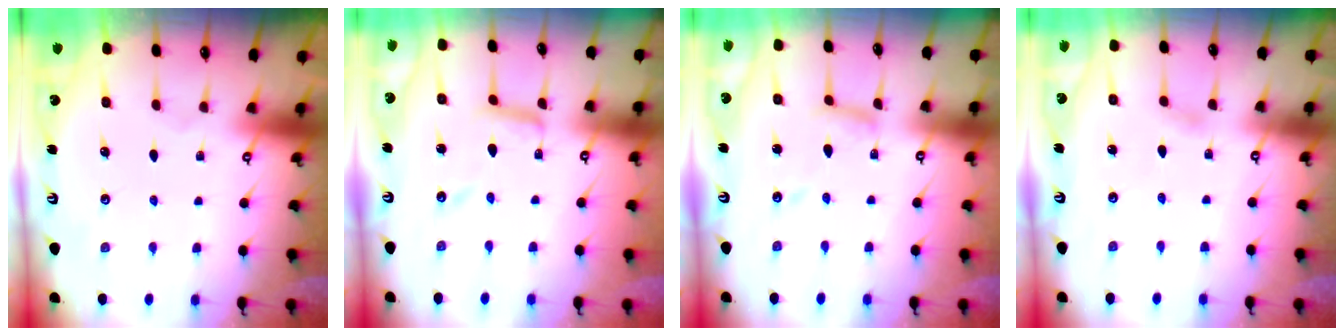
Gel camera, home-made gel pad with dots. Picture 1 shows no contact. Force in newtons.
{"total": 7.3, "press": 7.3, "slide": 0.2}
{"total": 7.2, "press": 7.2, "slide": 0.5}
{"total": 3.0, "press": 3.0, "slide": 0.3}